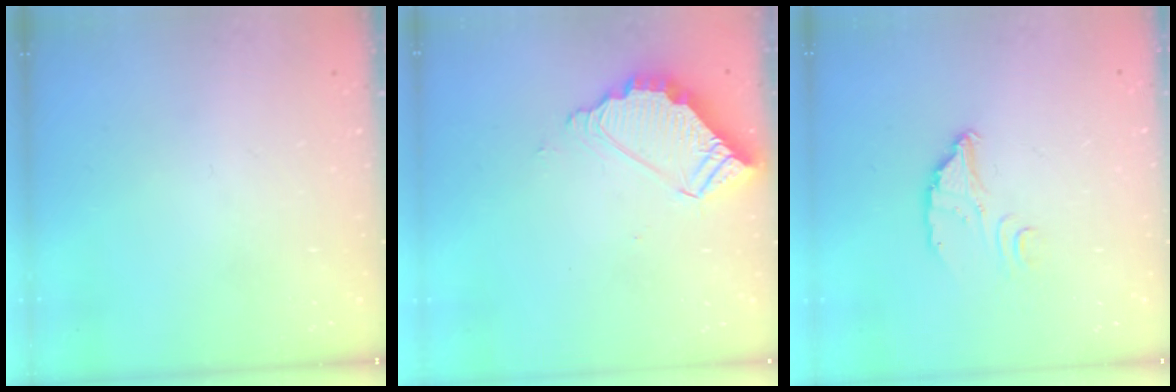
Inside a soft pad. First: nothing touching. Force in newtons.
{"total": 5.8, "press": 5.8, "slide": 0.3}
{"total": 2.9, "press": 2.9, "slide": 0.3}